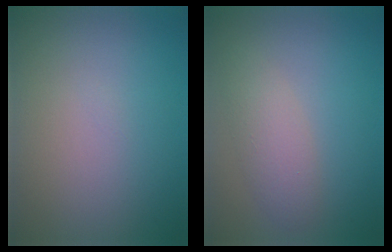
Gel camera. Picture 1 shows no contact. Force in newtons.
{"total": 2.6, "press": 2.6, "slide": 0.1}